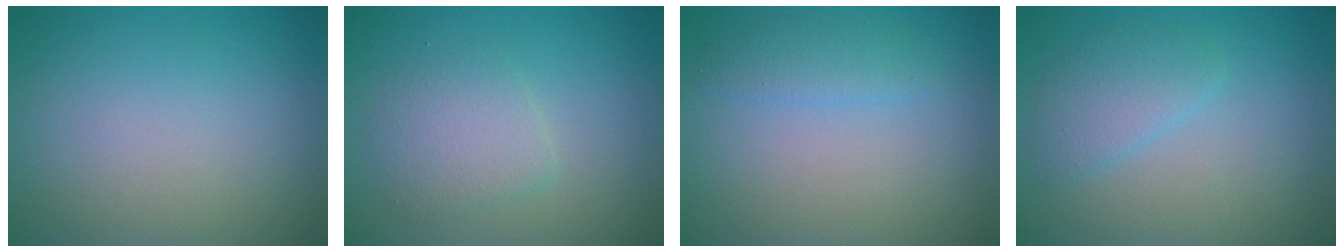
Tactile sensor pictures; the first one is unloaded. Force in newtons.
{"total": 2.7, "press": 2.7, "slide": 0.1}
{"total": 1.7, "press": 1.7, "slide": 0.1}
{"total": 2.4, "press": 2.4, "slide": 0.1}